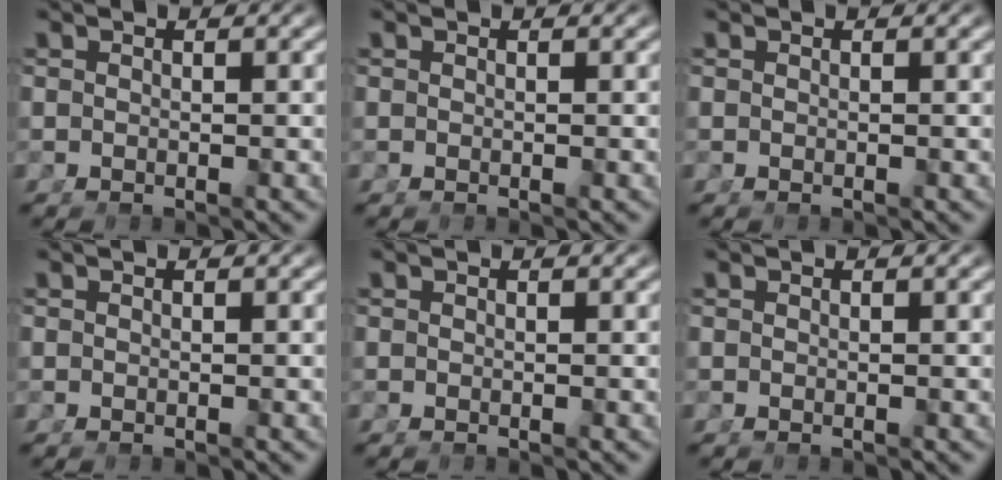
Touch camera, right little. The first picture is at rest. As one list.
[{"total": 0.0}, {"total": 0.0}, {"total": 0.0}, {"total": 0.0}, {"total": 0.0}]